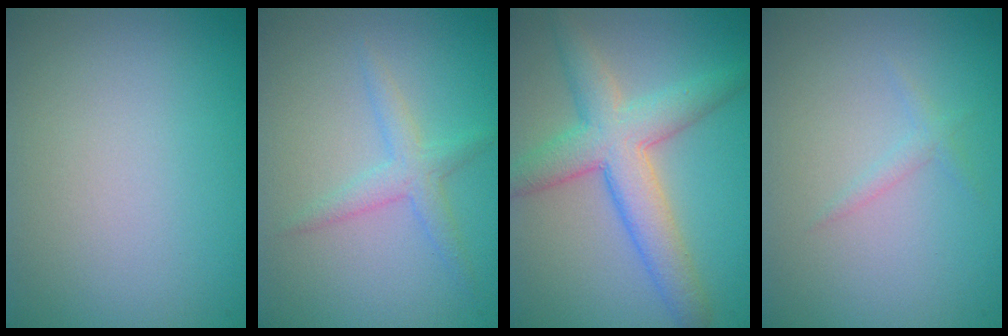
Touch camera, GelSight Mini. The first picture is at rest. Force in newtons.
{"total": 2.1, "press": 2.1, "slide": 0.1}
{"total": 5.8, "press": 5.8, "slide": 0.2}
{"total": 0.8, "press": 0.8, "slide": 0.0}